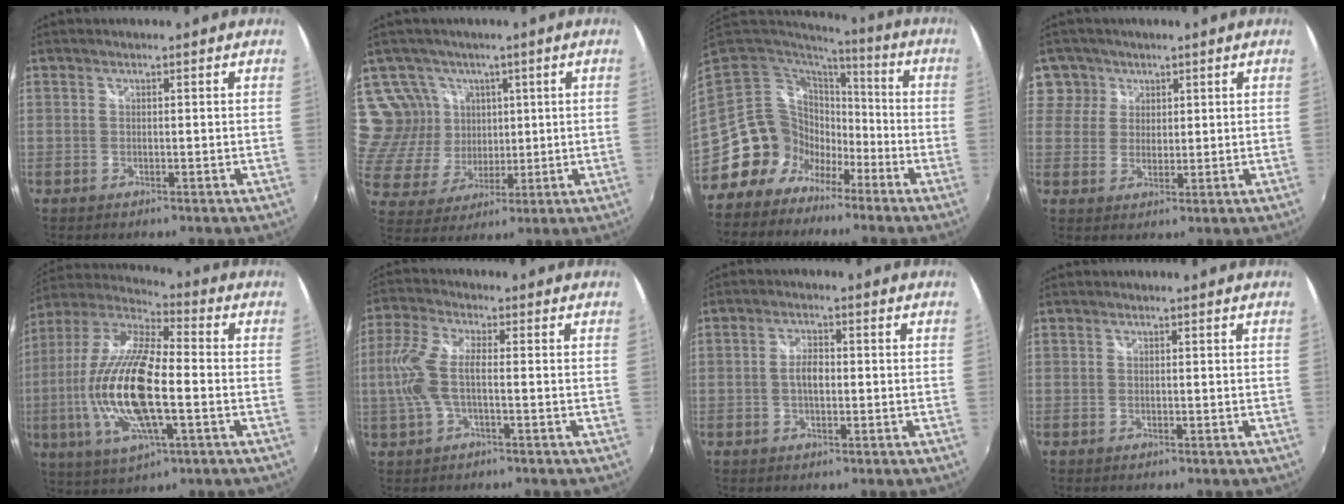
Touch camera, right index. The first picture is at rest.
{"total": 11.6, "force": [5.9, 9.3, 3.7], "torque": [-0.090, 0.006, 0.131]}
{"total": 14.2, "force": [-7.4, 11.6, 3.7], "torque": [-0.095, 0.025, -0.128]}
{"total": 5.2, "force": [2.3, 4.6, 0.1], "torque": [0.020, 0.014, 0.036]}
{"total": 21.0, "force": [-3.8, 6.7, 19.5], "torque": [-0.397, -0.013, -0.077]}
{"total": 7.8, "force": [-1.0, 2.5, 7.3], "torque": [-0.167, 0.003, -0.018]}
{"total": 3.2, "force": [-0.3, 1.5, 2.8], "torque": [-0.054, 0.006, -0.006]}
{"total": 0.0}